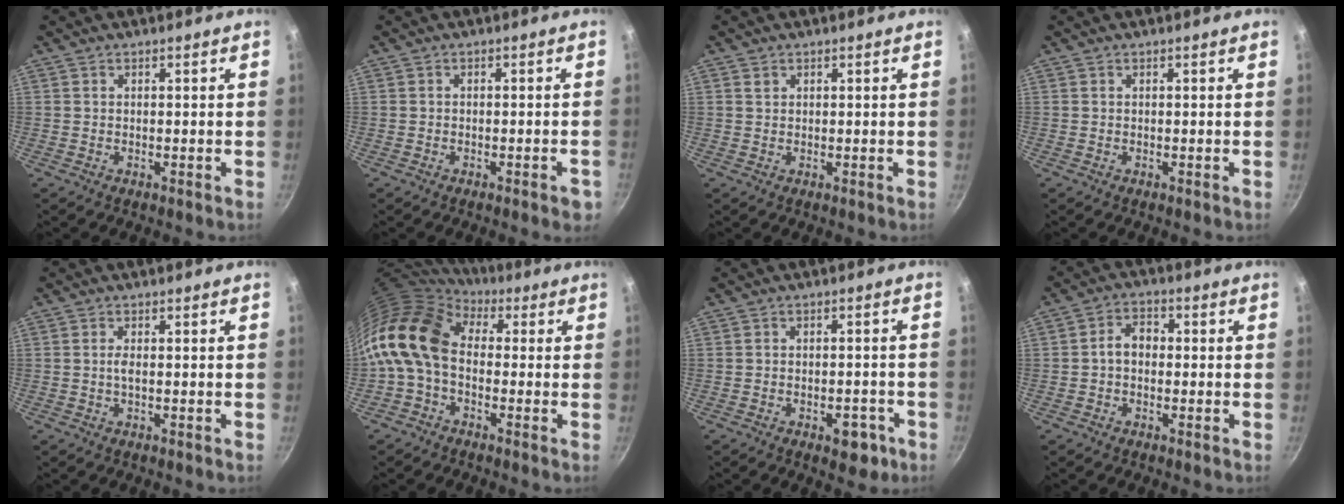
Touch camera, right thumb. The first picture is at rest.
{"total": 2.6, "force": [-1.4, 0.8, 2.0], "torque": [-0.025, 0.010, -0.016]}
{"total": 1.1, "force": [0.5, 0.9, 0.4], "torque": [-0.005, 0.000, 0.008]}
{"total": 0.0}
{"total": 1.4, "force": [0.0, 0.4, 1.3], "torque": [-0.029, 0.001, -0.003]}
{"total": 14.1, "force": [0.3, 9.8, 10.1], "torque": [-0.186, 0.026, -0.018]}
{"total": 5.7, "force": [-2.8, 3.2, 3.9], "torque": [-0.029, 0.022, -0.026]}
{"total": 4.6, "force": [-0.4, 3.4, 3.0], "torque": [-0.033, 0.018, -0.016]}